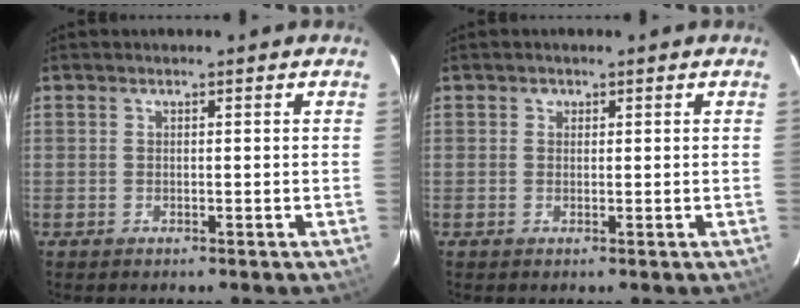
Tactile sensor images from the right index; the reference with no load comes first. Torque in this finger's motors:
{"motor_torque": [0.05, 0.01, 0.04, 0.01]}